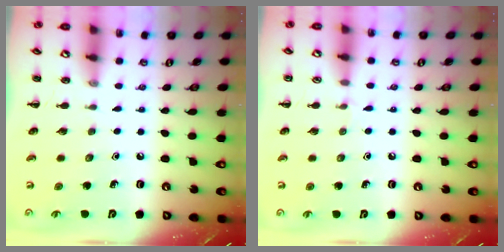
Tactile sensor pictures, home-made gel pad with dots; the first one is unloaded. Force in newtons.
{"total": 3.0, "press": 2.8, "slide": 1.2}